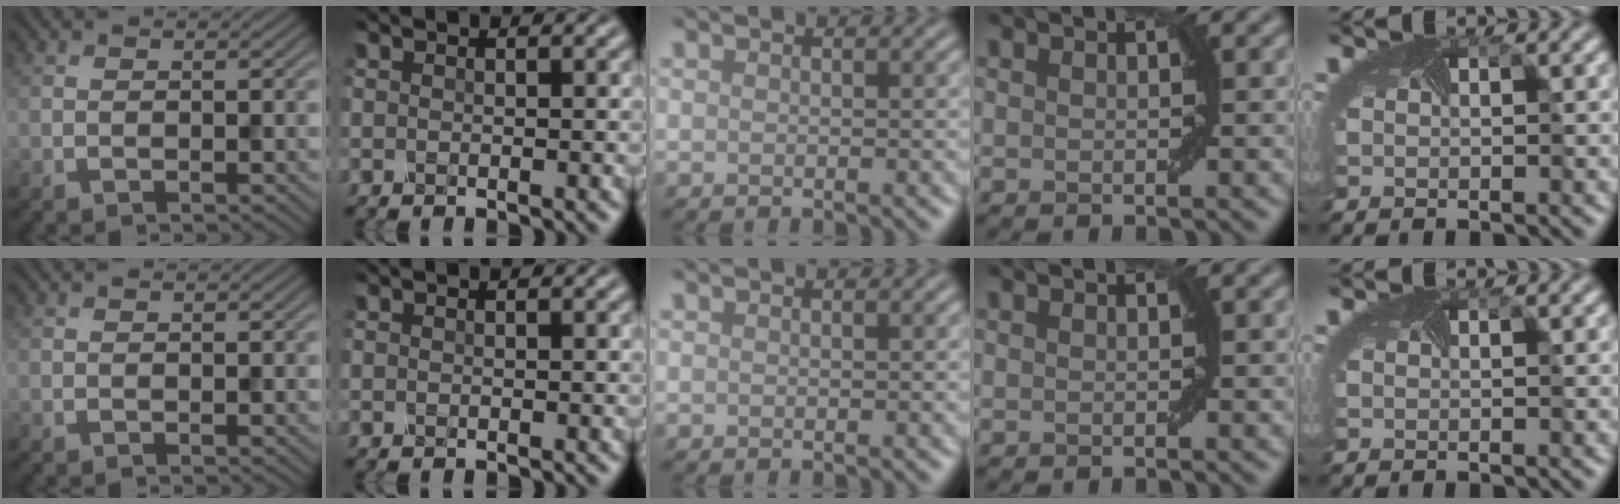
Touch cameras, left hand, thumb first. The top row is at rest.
{}